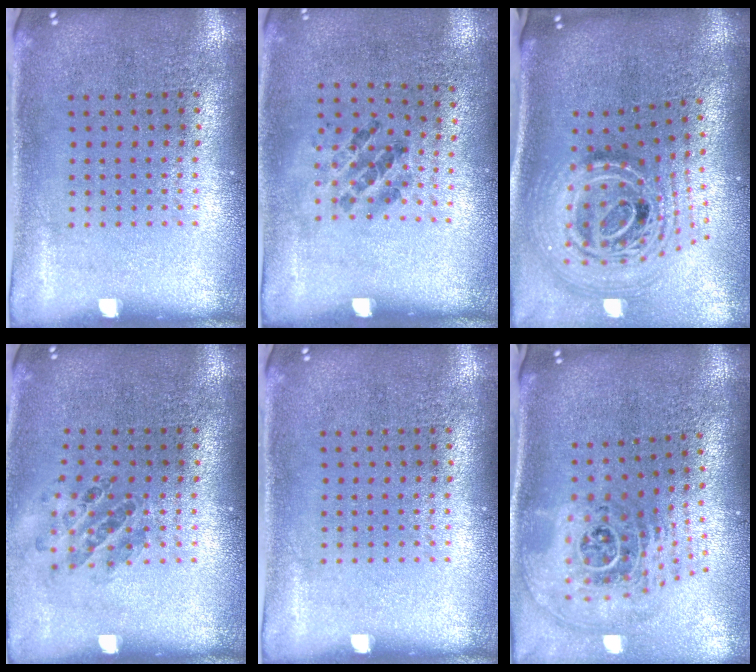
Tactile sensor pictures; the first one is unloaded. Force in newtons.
{"total": 1.1, "press": 0.7, "slide": 0.9}
{"total": 2.6, "press": 1.8, "slide": 1.9}
{"total": 0.8, "press": 0.8, "slide": 0.1}
{"total": 0.0}
{"total": 2.8, "press": 1.8, "slide": 2.1}